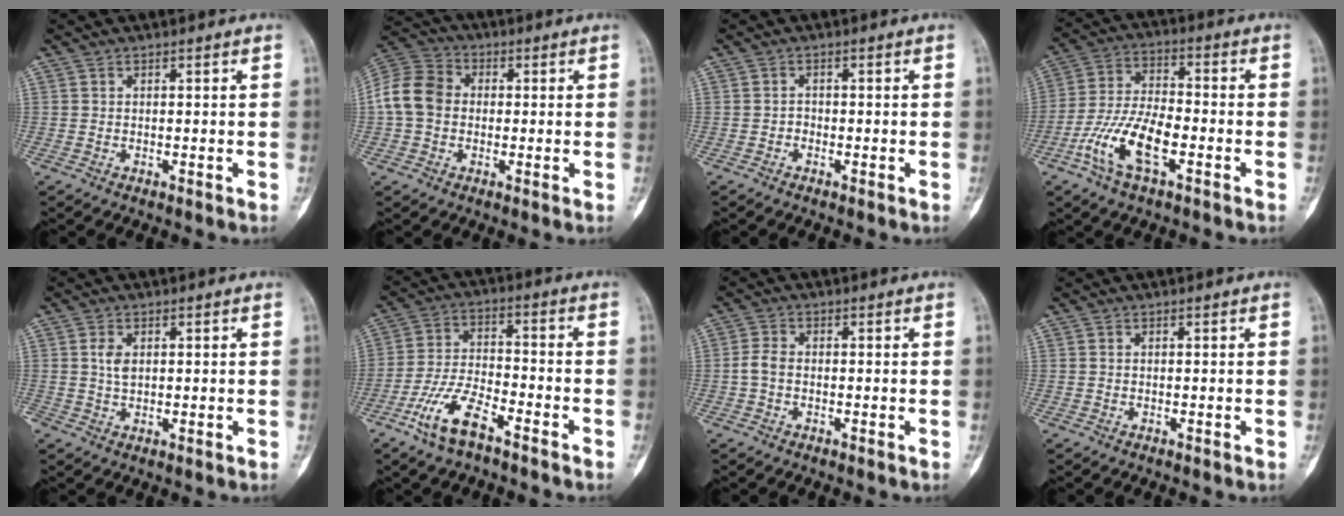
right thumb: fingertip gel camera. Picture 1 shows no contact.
{"total": 9.9, "force": [-0.4, 8.1, 5.8], "torque": [-0.109, 0.031, -0.022]}
{"total": 1.1, "force": [-0.7, 0.7, 0.3], "torque": [0.002, 0.005, -0.019]}
{"total": 12.4, "force": [-4.9, 5.2, 10.1], "torque": [-0.206, 0.027, -0.096]}
{"total": 2.6, "force": [0.7, 1.7, 1.9], "torque": [-0.027, -0.001, 0.013]}
{"total": 10.4, "force": [-6.4, 3.7, 7.3], "torque": [-0.152, 0.035, -0.123]}
{"total": 2.7, "force": [-0.6, 1.7, 2.0], "torque": [-0.042, 0.006, -0.018]}
{"total": 0.0}